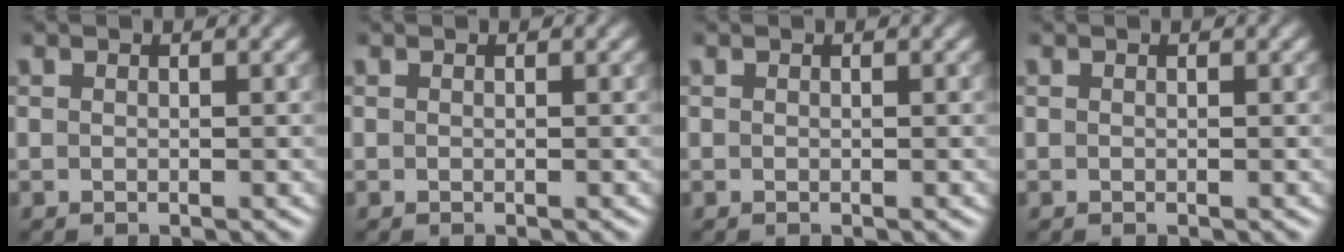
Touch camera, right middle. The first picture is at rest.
{"total": 0.0}
{"total": 0.0}
{"total": 0.0}